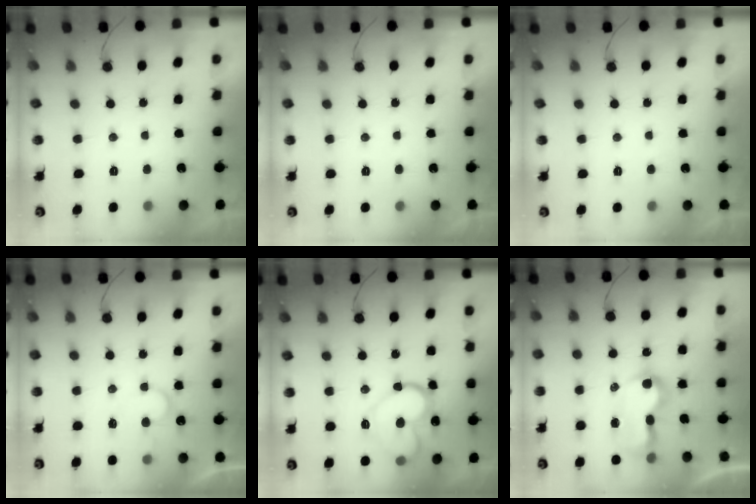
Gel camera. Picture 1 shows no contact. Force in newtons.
{"total": 1.7, "press": 1.7, "slide": 0.0}
{"total": 1.8, "press": 1.7, "slide": 0.0}
{"total": 7.1, "press": 7.1, "slide": 0.5}
{"total": 16.2, "press": 16.1, "slide": 1.8}
{"total": 8.0, "press": 8.0, "slide": 0.2}